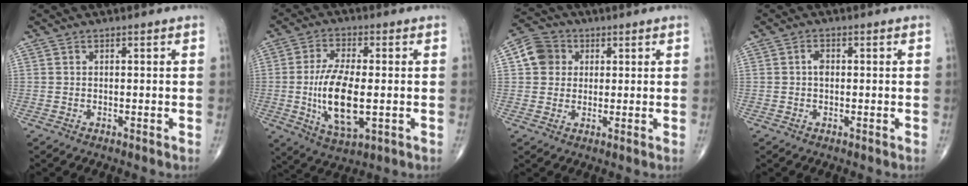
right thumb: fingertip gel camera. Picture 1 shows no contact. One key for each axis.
{"total": 13.1, "fx": -1.5, "fy": 5.3, "fz": 11.9, "tx": -0.224, "ty": -0.008, "tz": -0.022}
{"total": 6.7, "fx": 1.6, "fy": 6.0, "fz": 2.4, "tx": -0.026, "ty": 0.006, "tz": 0.019}
{"total": 1.9, "fx": 0.1, "fy": 1.2, "fz": 1.4, "tx": -0.020, "ty": 0.003, "tz": -0.003}